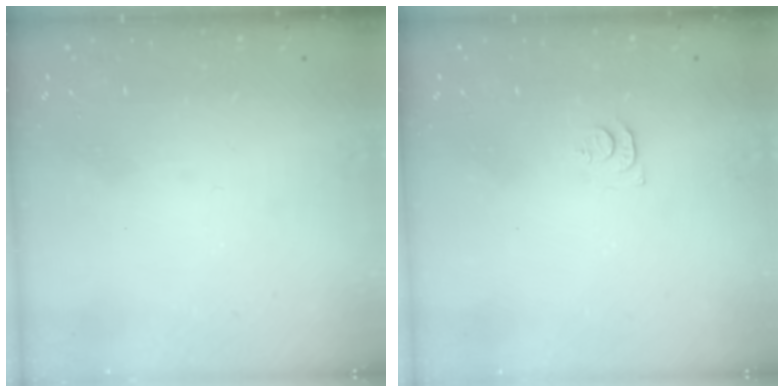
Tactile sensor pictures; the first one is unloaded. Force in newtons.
{"total": 3.7, "press": 3.6, "slide": 0.4}